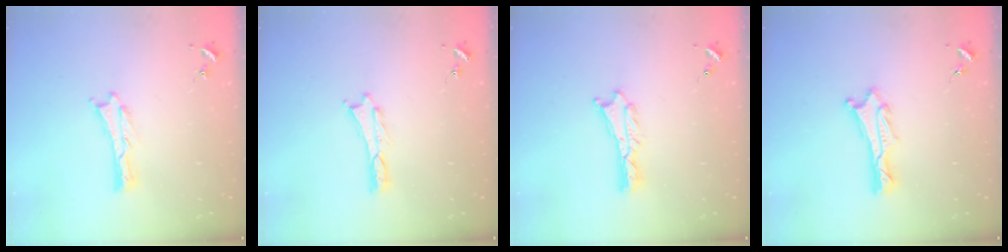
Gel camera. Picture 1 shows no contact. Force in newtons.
{"total": 0.0}
{"total": 1.1, "press": 1.1, "slide": 0.2}
{"total": 1.3, "press": 1.2, "slide": 0.1}